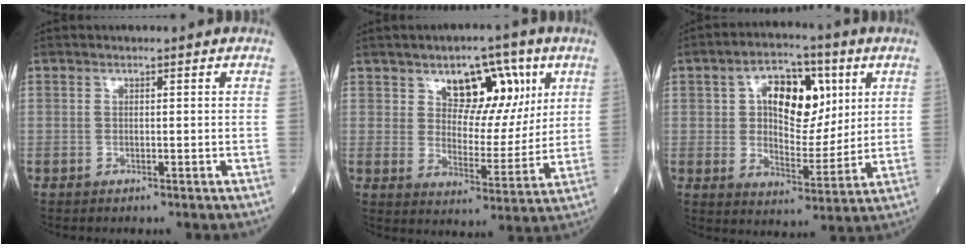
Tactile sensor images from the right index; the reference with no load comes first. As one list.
[{"total": 10.5, "force": [5.3, 5.6, 7.2], "torque": [-0.095, 0.009, 0.086]}, {"total": 12.4, "force": [3.8, 6.5, 9.8], "torque": [-0.158, 0.020, 0.064]}]